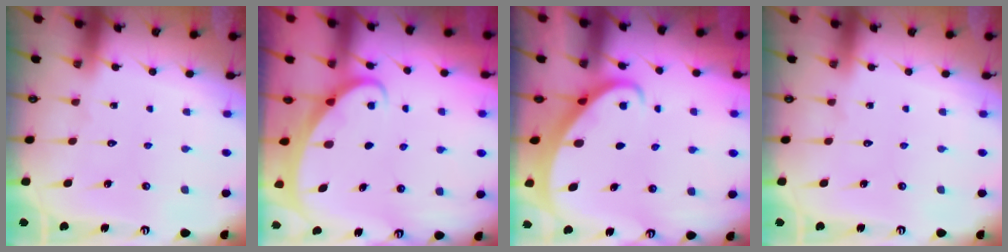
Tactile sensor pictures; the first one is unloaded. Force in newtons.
{"total": 1.8, "press": 1.7, "slide": 0.2}
{"total": 2.7, "press": 2.7, "slide": 0.3}
{"total": 0.0}